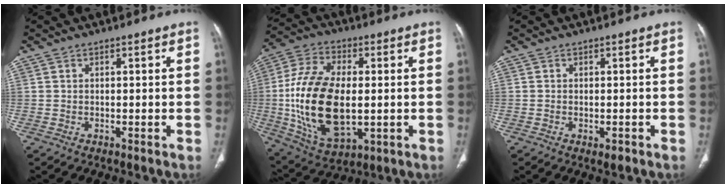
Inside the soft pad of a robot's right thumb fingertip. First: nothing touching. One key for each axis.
{"total": 21.4, "fx": -1.2, "fy": 11.5, "fz": 18.0, "tx": -0.358, "ty": -0.005, "tz": -0.008}
{"total": 1.5, "fx": -0.7, "fy": 0.7, "fz": 1.1, "tx": -0.014, "ty": -0.001, "tz": -0.007}